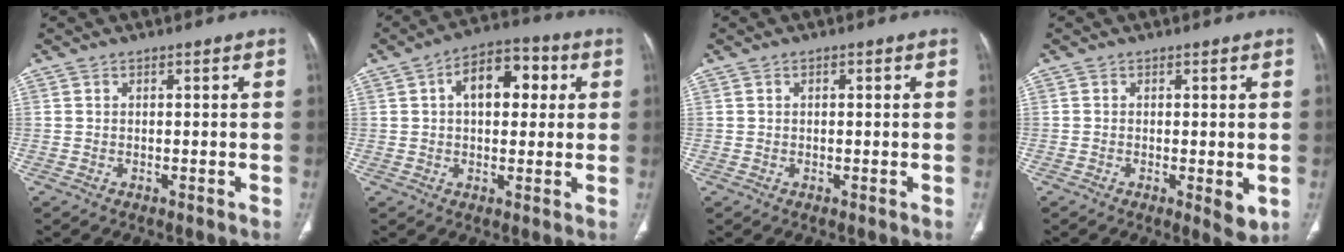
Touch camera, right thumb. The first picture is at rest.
{"total": 11.2, "force": [2.8, 6.5, 8.7], "torque": [-0.105, 0.021, 0.035]}
{"total": 0.8, "force": [0.2, 0.4, 0.6], "torque": [-0.013, 0.004, 0.004]}
{"total": 3.7, "force": [-0.7, 1.5, 3.3], "torque": [-0.043, -0.010, -0.008]}